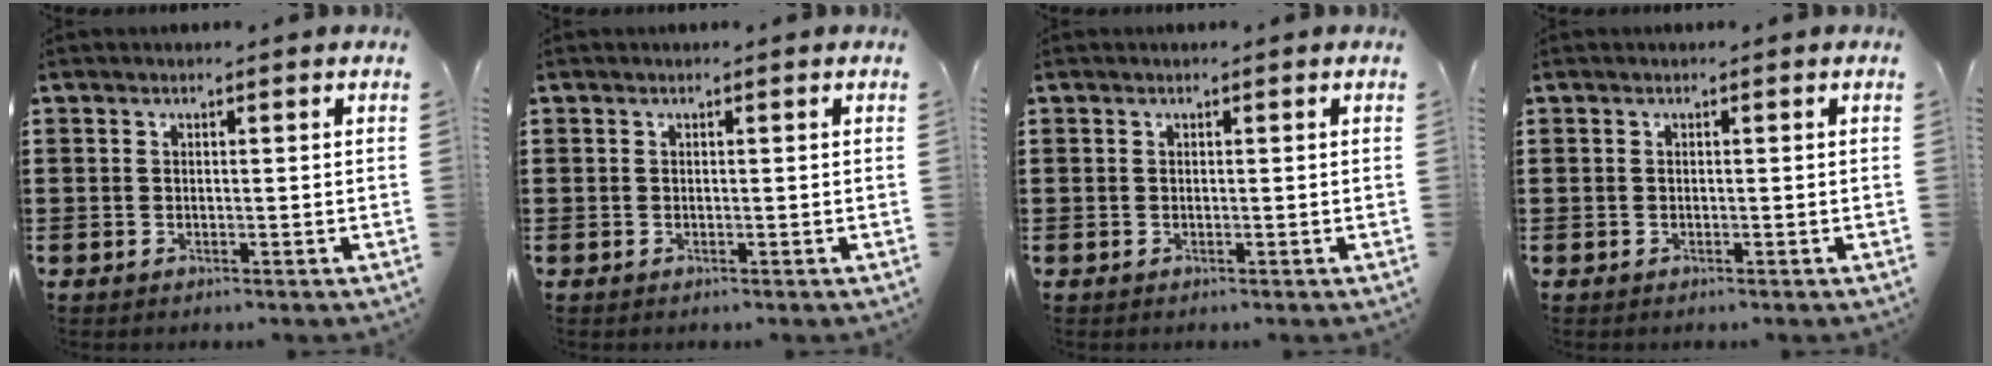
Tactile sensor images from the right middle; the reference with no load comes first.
{"total": 0.0}
{"total": 0.0}
{"total": 0.0}